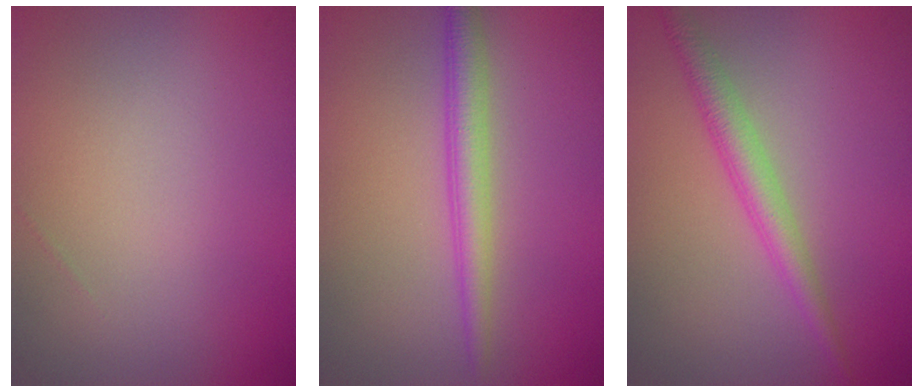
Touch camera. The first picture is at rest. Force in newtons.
{"total": 2.7, "press": 2.7, "slide": 0.0}
{"total": 2.6, "press": 2.6, "slide": 0.0}